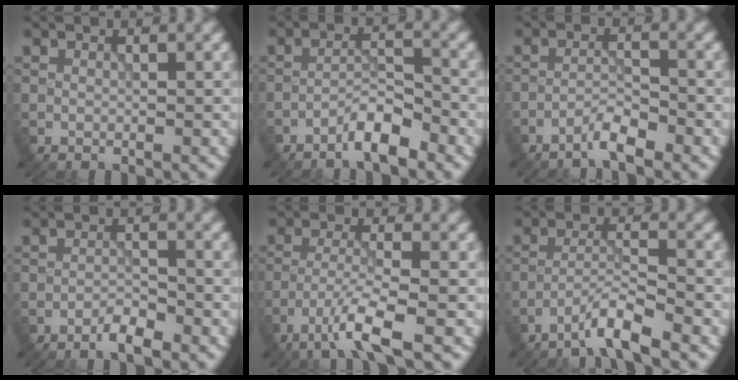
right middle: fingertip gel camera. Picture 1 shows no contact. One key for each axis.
{"total": 3.4, "fx": -2.6, "fy": 0.6, "fz": 2.2, "tx": -0.038, "ty": 0.011, "tz": -0.051}
{"total": 2.2, "fx": -1.9, "fy": 0.1, "fz": 1.1, "tx": -0.019, "ty": 0.007, "tz": -0.041}
{"total": 2.0, "fx": -1.5, "fy": 0.3, "fz": 1.2, "tx": -0.020, "ty": 0.005, "tz": -0.031}
{"total": 4.3, "fx": -2.6, "fy": 0.3, "fz": 3.4, "tx": -0.067, "ty": 0.002, "tz": -0.062}
{"total": 3.4, "fx": -2.6, "fy": 0.0, "fz": 2.2, "tx": -0.038, "ty": 0.010, "tz": -0.060}